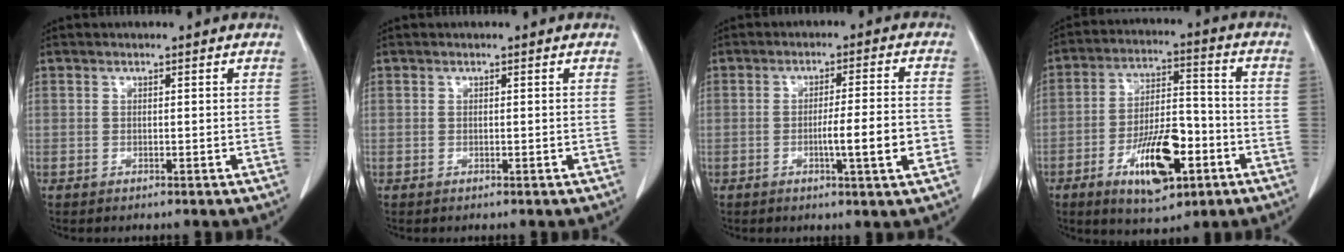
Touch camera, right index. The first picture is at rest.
{"total": 0.0}
{"total": 7.4, "force": [-2.1, -0.2, 7.1], "torque": [-0.105, -0.003, -0.032]}
{"total": 13.0, "force": [-5.7, 4.8, 10.7], "torque": [-0.188, 0.006, -0.088]}